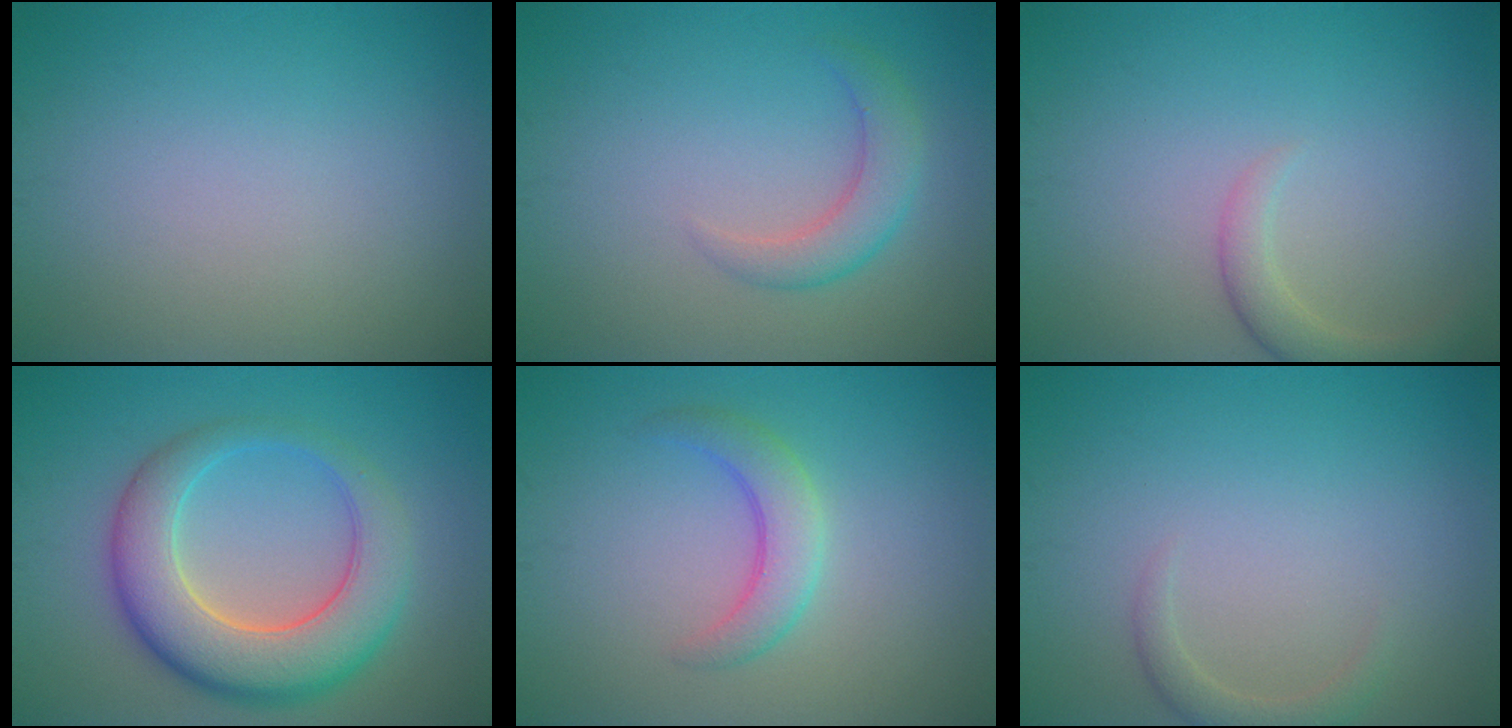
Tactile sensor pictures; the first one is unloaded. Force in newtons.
{"total": 2.8, "press": 2.8, "slide": 0.1}
{"total": 2.3, "press": 2.3, "slide": 0.3}
{"total": 8.4, "press": 8.4, "slide": 0.3}
{"total": 3.0, "press": 3.0, "slide": 0.2}
{"total": 1.6, "press": 1.6, "slide": 0.1}